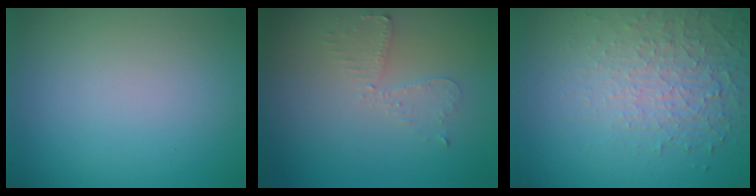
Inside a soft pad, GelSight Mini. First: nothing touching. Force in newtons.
{"total": 2.2, "press": 2.2, "slide": 0.5}
{"total": 4.9, "press": 3.3, "slide": 3.7}